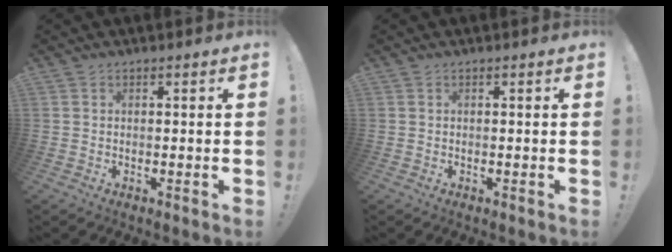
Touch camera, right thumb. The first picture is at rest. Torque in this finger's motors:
{"motor_torque": [-0.05, 0.14, 0.10, 0.00, -0.08]}